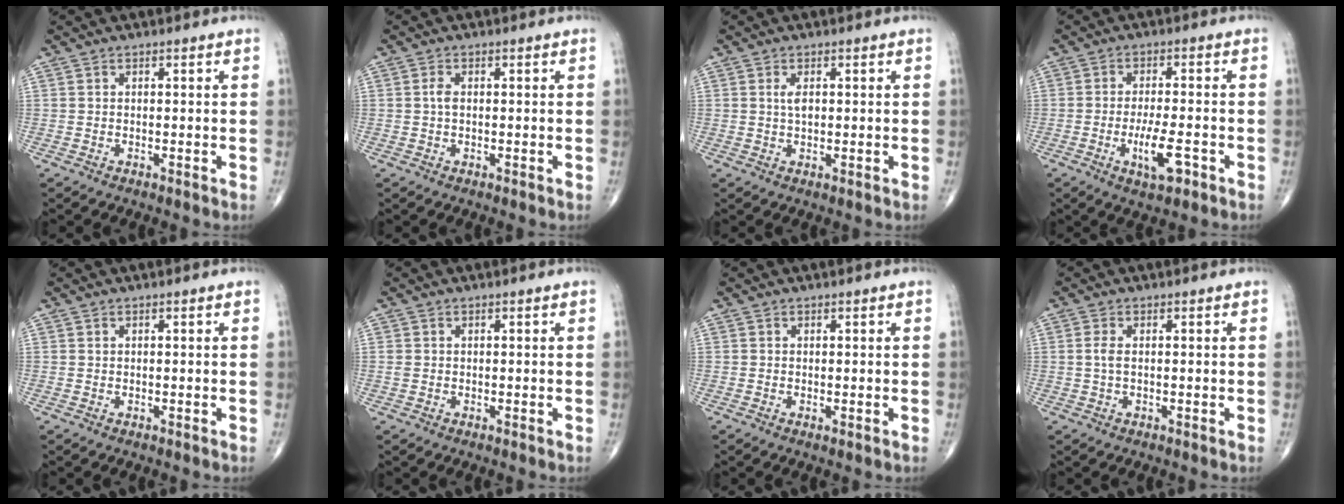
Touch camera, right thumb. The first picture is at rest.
{"total": 1.5, "force": [0.1, 0.9, 1.3], "torque": [-0.025, 0.002, 0.001]}
{"total": 2.1, "force": [0.5, 1.0, 1.8], "torque": [-0.034, -0.004, 0.010]}
{"total": 6.7, "force": [-2.6, 2.0, 5.9], "torque": [-0.103, 0.003, -0.041]}
{"total": 0.0}
{"total": 1.0, "force": [0.1, 0.9, 0.5], "torque": [-0.008, 0.002, 0.006]}
{"total": 0.0}
{"total": 1.9, "force": [0.2, 0.9, 1.7], "torque": [-0.042, 0.002, 0.005]}